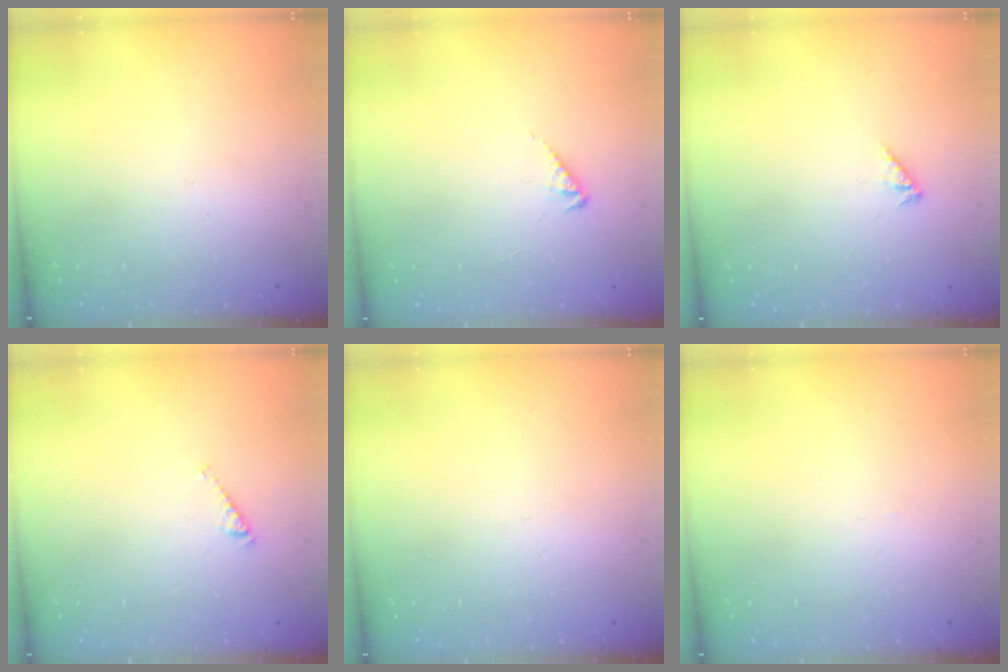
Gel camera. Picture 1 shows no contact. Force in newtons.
{"total": 2.6, "press": 2.6, "slide": 0.4}
{"total": 1.7, "press": 1.6, "slide": 0.4}
{"total": 3.0, "press": 2.9, "slide": 0.4}
{"total": 0.0}
{"total": 0.0}